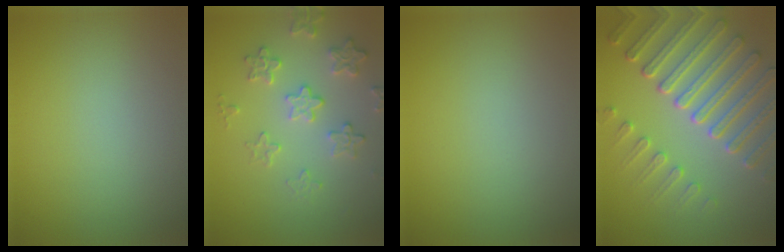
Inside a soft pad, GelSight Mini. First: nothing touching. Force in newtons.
{"total": 3.2, "press": 3.0, "slide": 0.9}
{"total": 0.0}
{"total": 7.4, "press": 5.7, "slide": 4.8}